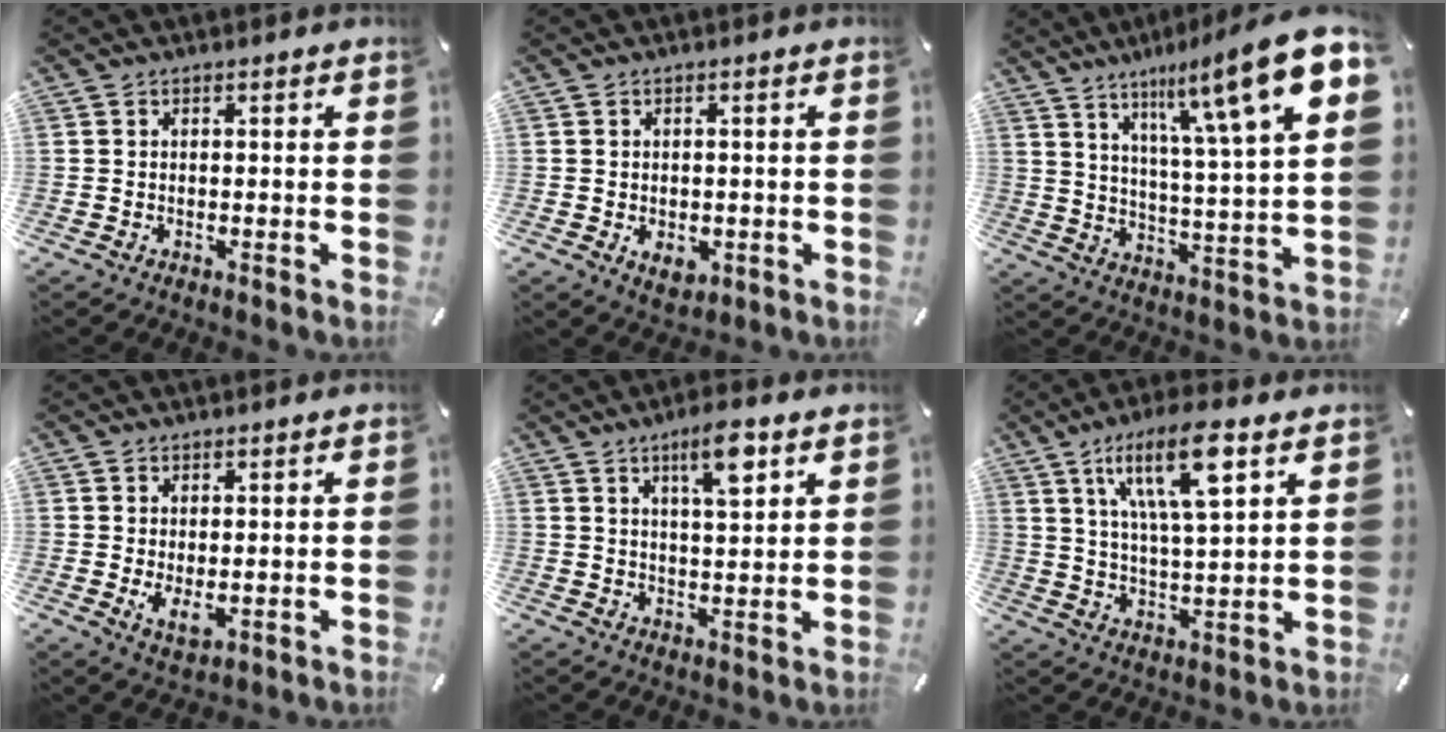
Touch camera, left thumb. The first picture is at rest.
{"total": 3.3, "force": [-0.8, 2.5, 2.0], "torque": [-0.033, -0.001, -0.015]}
{"total": 18.5, "force": [10.6, 3.8, 14.7], "torque": [-0.226, -0.057, 0.156]}
{"total": 4.0, "force": [0.1, 2.0, 3.4], "torque": [-0.073, -0.010, -0.002]}
{"total": 8.2, "force": [4.9, 2.1, 6.3], "torque": [-0.101, -0.015, 0.078]}
{"total": 15.1, "force": [8.2, 4.2, 12.0], "torque": [-0.213, -0.017, 0.133]}